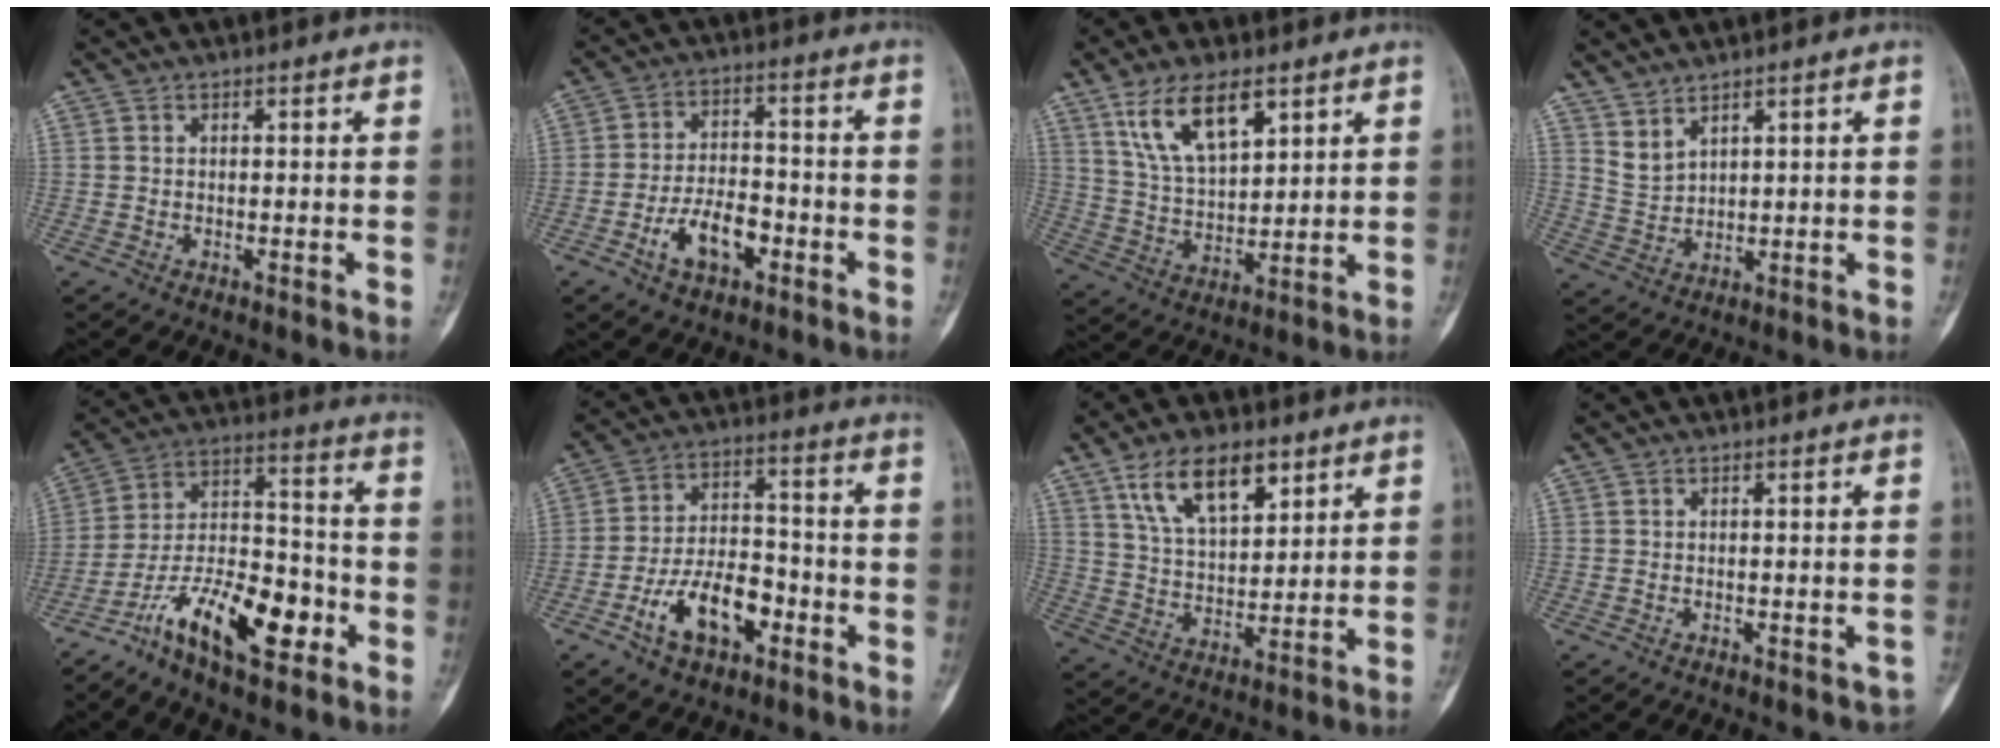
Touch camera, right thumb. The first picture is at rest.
{"total": 9.5, "force": [-4.0, 5.3, 6.8], "torque": [-0.108, 0.031, -0.070]}
{"total": 12.4, "force": [6.9, 5.4, 8.7], "torque": [-0.148, -0.027, 0.143]}
{"total": 4.0, "force": [3.3, 1.2, 1.8], "torque": [-0.032, -0.027, 0.076]}
{"total": 16.7, "force": [-8.8, 6.9, 12.5], "torque": [-0.202, 0.067, -0.160]}
{"total": 13.3, "force": [-5.9, 7.4, 9.3], "torque": [-0.149, 0.041, -0.101]}
{"total": 12.7, "force": [7.1, 6.1, 8.6], "torque": [-0.132, -0.027, 0.136]}
{"total": 3.6, "force": [-3.1, 1.4, 1.1], "torque": [-0.018, 0.024, -0.026]}